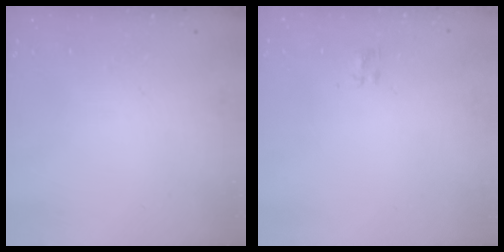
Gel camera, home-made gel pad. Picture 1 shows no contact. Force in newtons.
{"total": 1.9, "press": 1.5, "slide": 1.1}